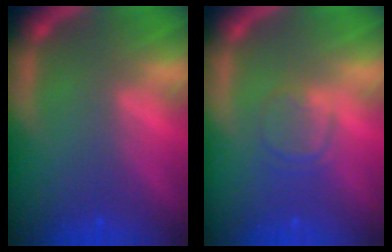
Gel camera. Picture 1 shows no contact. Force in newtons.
{"total": 2.4}